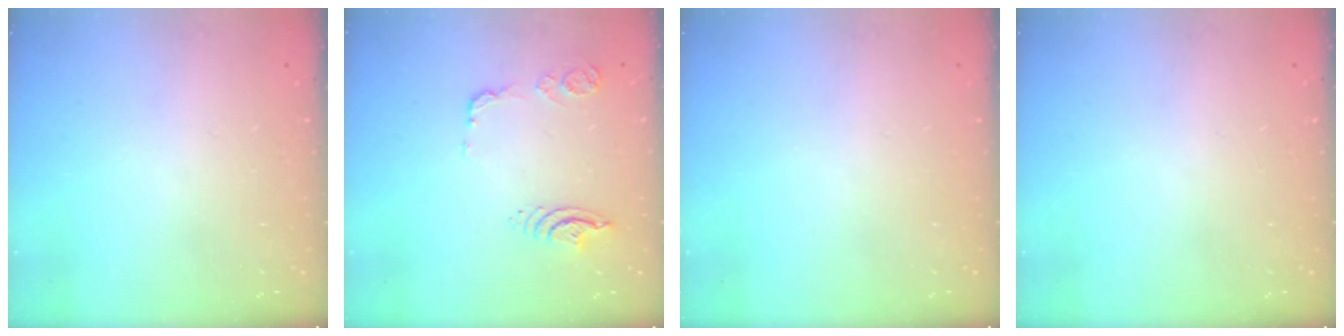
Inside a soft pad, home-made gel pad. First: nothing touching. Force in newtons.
{"total": 10.8, "press": 10.7, "slide": 1.4}
{"total": 0.0}
{"total": 0.0}